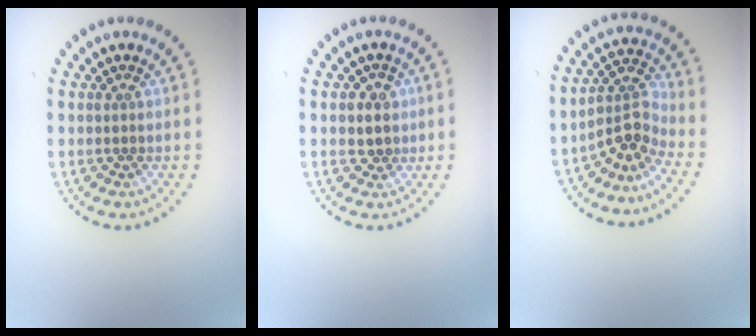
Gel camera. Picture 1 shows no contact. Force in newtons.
{"total": 2.4, "press": 2.2, "slide": 0.8}
{"total": 3.3, "press": 2.4, "slide": 2.3}